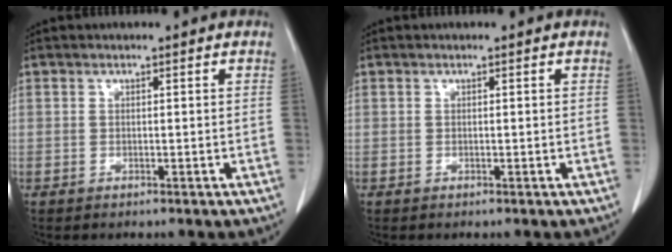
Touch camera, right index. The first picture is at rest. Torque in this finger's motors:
{"motor_torque": [-0.04, 0.03, 0.00, 0.01]}